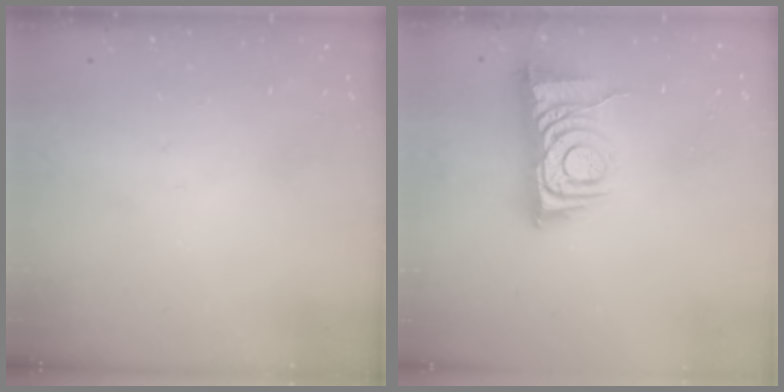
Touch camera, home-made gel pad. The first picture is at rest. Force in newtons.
{"total": 9.1, "press": 9.0, "slide": 1.0}